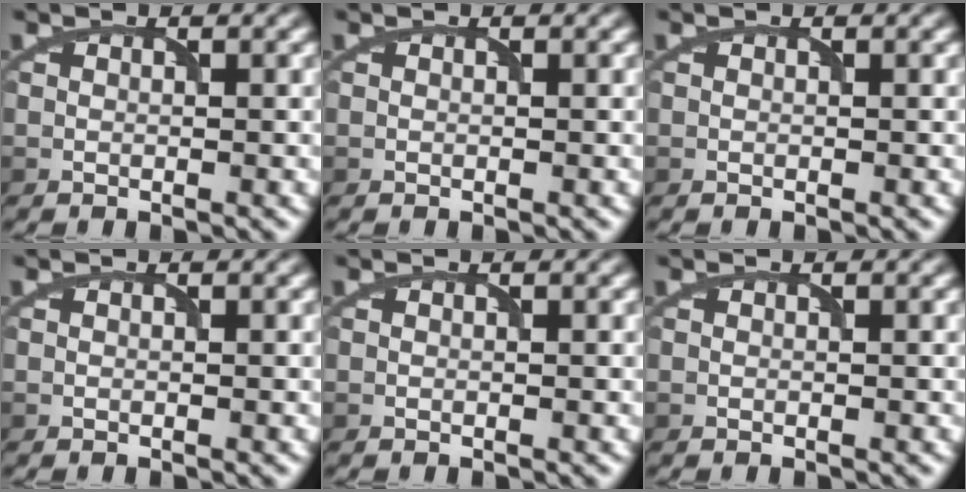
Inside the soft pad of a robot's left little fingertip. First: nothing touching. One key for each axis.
{"total": 0.0}
{"total": 0.0}
{"total": 0.0}
{"total": 0.0}
{"total": 0.0}